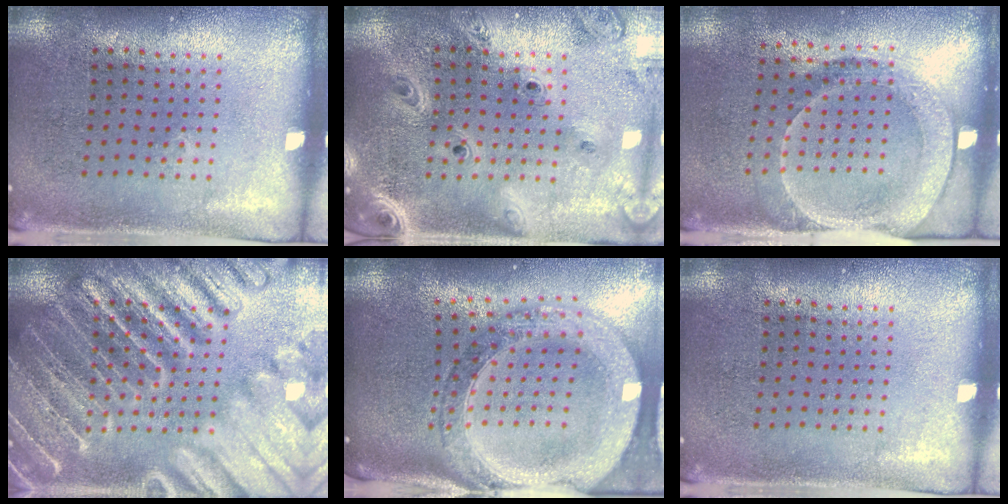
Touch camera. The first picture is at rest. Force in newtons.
{"total": 3.0, "press": 2.5, "slide": 1.6}
{"total": 1.8, "press": 1.5, "slide": 1.0}
{"total": 6.2, "press": 6.2, "slide": 0.8}
{"total": 3.0, "press": 2.5, "slide": 1.6}
{"total": 0.0}